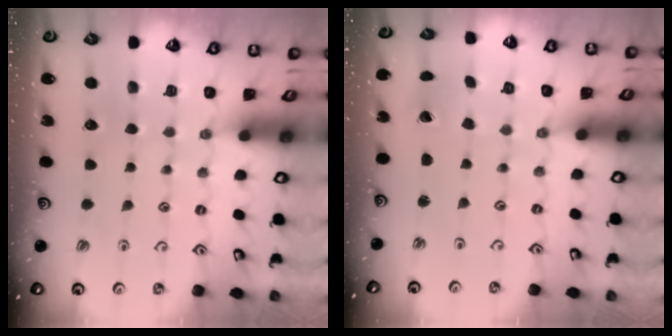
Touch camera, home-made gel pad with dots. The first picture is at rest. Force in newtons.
{"total": 0.9, "press": 0.8, "slide": 0.4}